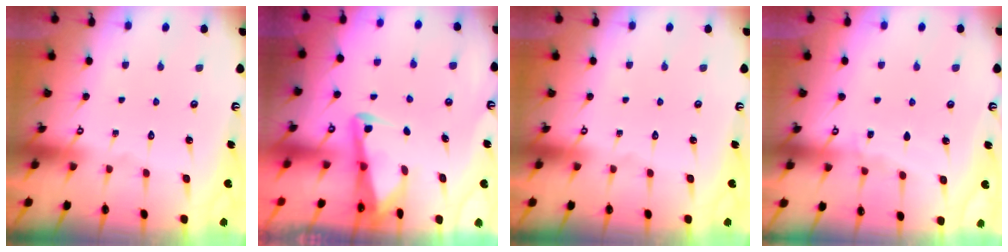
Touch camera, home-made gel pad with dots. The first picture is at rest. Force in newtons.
{"total": 2.8, "press": 2.8, "slide": 0.4}
{"total": 0.0}
{"total": 4.3, "press": 4.2, "slide": 0.5}